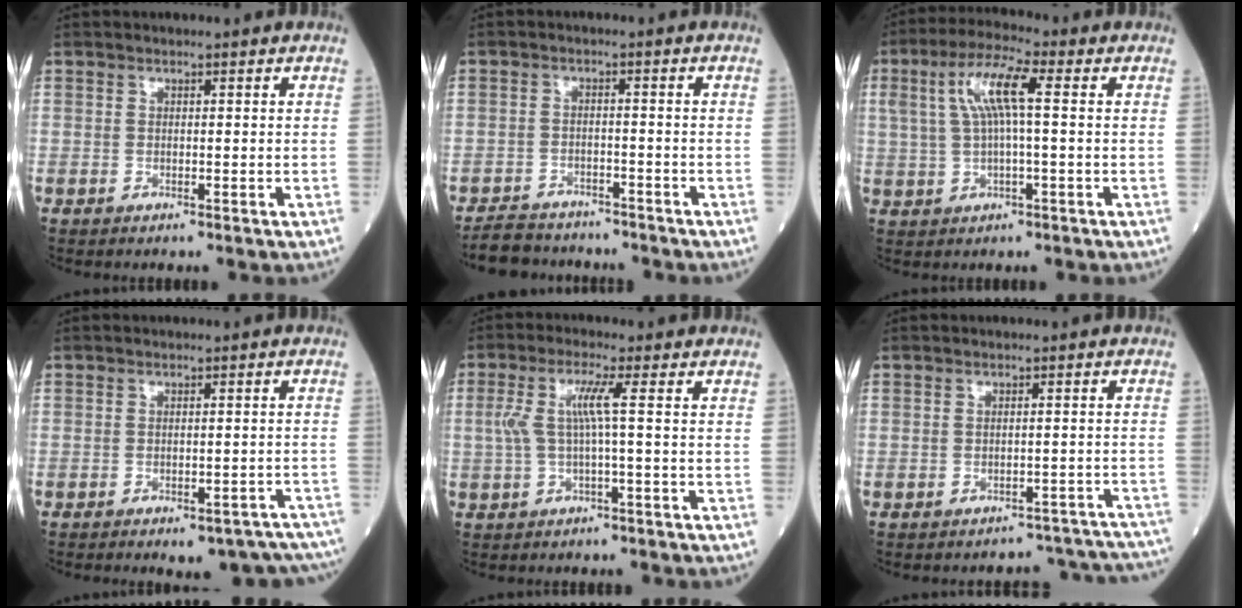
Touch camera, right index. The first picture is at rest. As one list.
[{"total": 7.0, "force": [-6.4, 2.4, 1.2], "torque": [-0.018, -0.002, -0.099]}, {"total": 8.2, "force": [1.8, 1.2, 7.9], "torque": [-0.164, 0.023, 0.036]}, {"total": 11.7, "force": [-10.1, 3.5, 4.8], "torque": [-0.024, 0.023, -0.103]}, {"total": 4.7, "force": [0.3, -0.3, 4.7], "torque": [-0.109, 0.017, 0.011]}, {"total": 11.3, "force": [-11.0, 2.3, 0.1], "torque": [0.023, 0.031, -0.112]}]